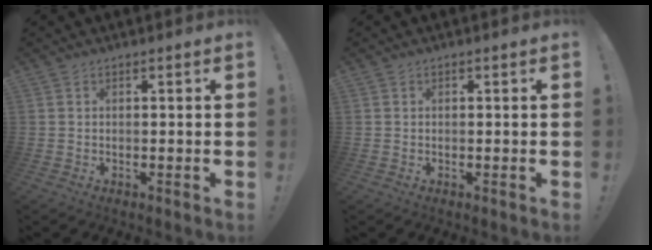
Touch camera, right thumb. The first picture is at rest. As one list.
[{"total": 0.0}]